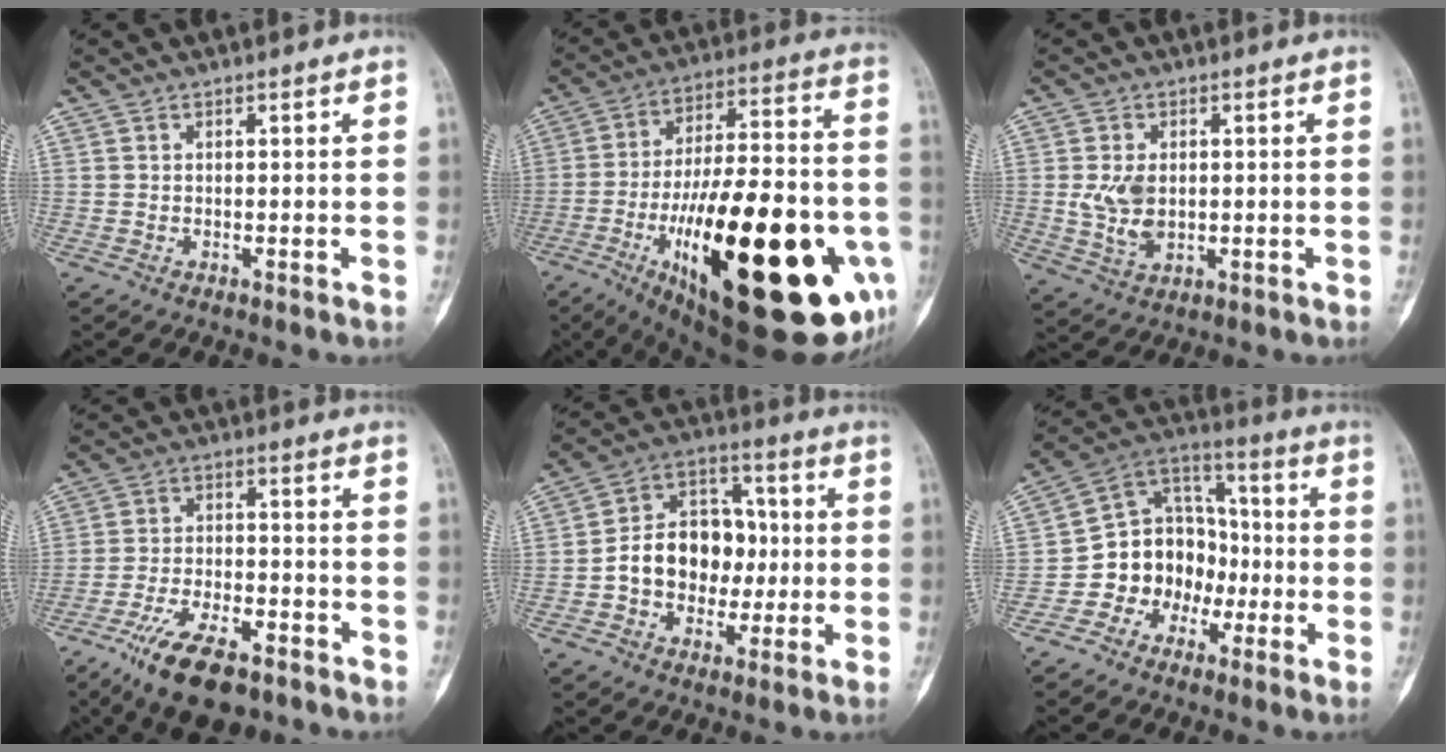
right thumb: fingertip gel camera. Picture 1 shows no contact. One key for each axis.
{"total": 38.5, "fx": -12.1, "fy": 13.0, "fz": 34.2, "tx": -0.486, "ty": 0.018, "tz": -0.172}
{"total": 6.6, "fx": 0.2, "fy": 4.4, "fz": 5.0, "tx": -0.088, "ty": -0.003, "tz": 0.014}
{"total": 13.4, "fx": -8.6, "fy": 5.5, "fz": 8.7, "tx": -0.150, "ty": 0.035, "tz": -0.146}
{"total": 14.4, "fx": -1.1, "fy": 10.9, "fz": 9.2, "tx": -0.106, "ty": 0.039, "tz": -0.022}
{"total": 13.0, "fx": -4.4, "fy": 11.2, "fz": 5.0, "tx": -0.021, "ty": 0.086, "tz": -0.086}